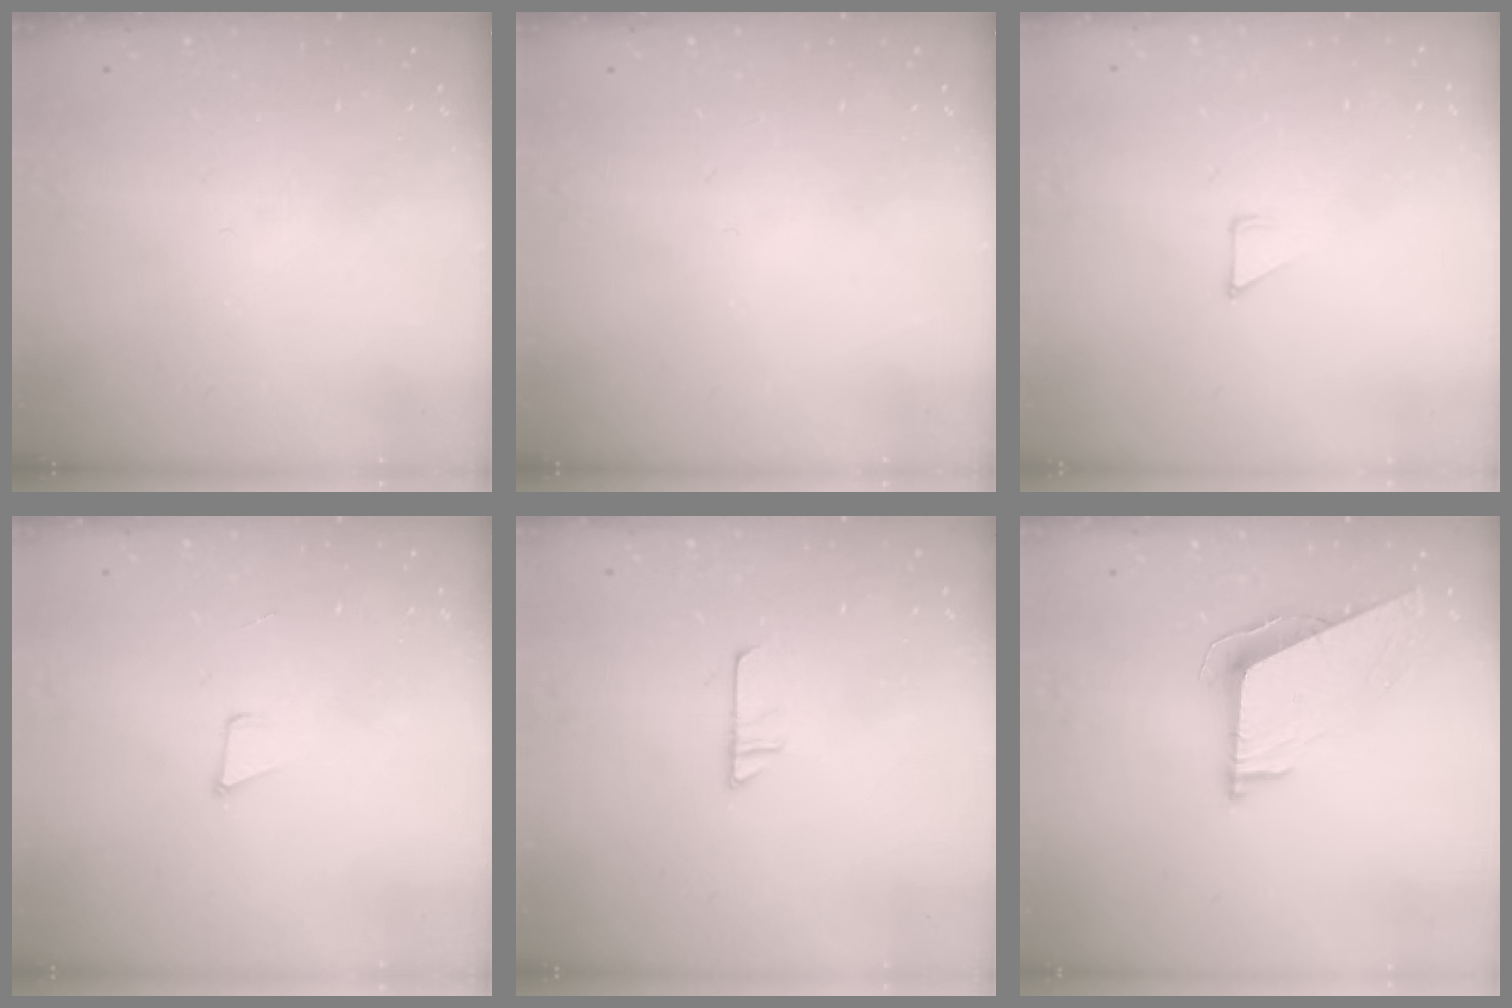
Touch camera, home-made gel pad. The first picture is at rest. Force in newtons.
{"total": 0.0}
{"total": 2.8, "press": 2.8, "slide": 0.2}
{"total": 3.9, "press": 2.9, "slide": 2.6}
{"total": 6.4, "press": 6.4, "slide": 0.3}
{"total": 7.5, "press": 7.5, "slide": 0.1}